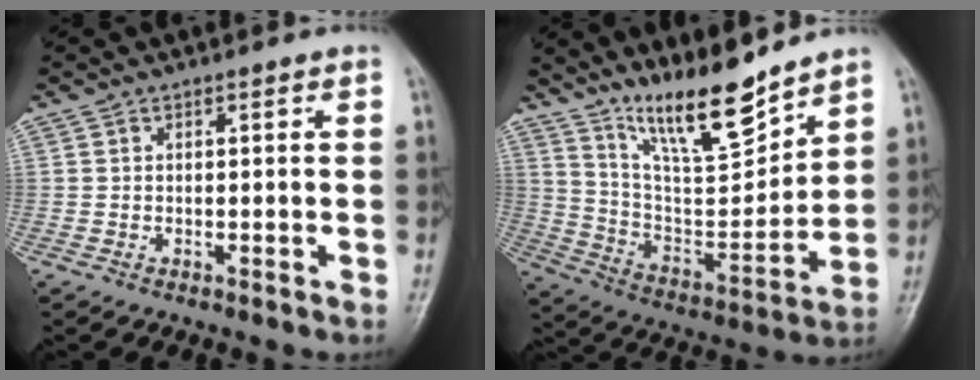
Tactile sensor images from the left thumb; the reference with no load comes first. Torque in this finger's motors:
{"motor_torque": [1.42, 0.62, 1.43, -1.34, 0.10]}